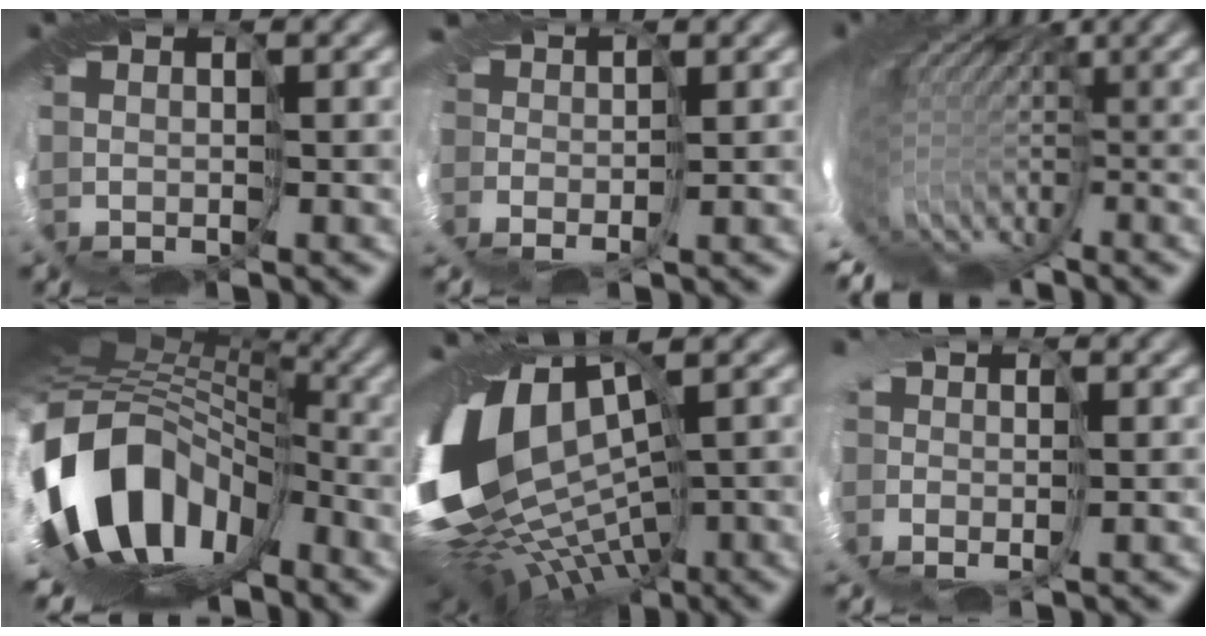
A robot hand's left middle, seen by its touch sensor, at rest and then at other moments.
{"total": 2.3, "force": [-1.1, 1.6, 1.2], "torque": [-0.031, -0.002, -0.026]}
{"total": 8.2, "force": [-2.9, 1.7, 7.5], "torque": [-0.084, 0.016, -0.042]}
{"total": 16.7, "force": [-5.8, 11.2, 10.9], "torque": [-0.236, -0.022, -0.106]}
{"total": 16.7, "force": [-1.7, 9.6, 13.6], "torque": [-0.256, -0.026, -0.005]}
{"total": 3.2, "force": [-1.0, 2.3, 2.0], "torque": [-0.032, 0.001, -0.014]}